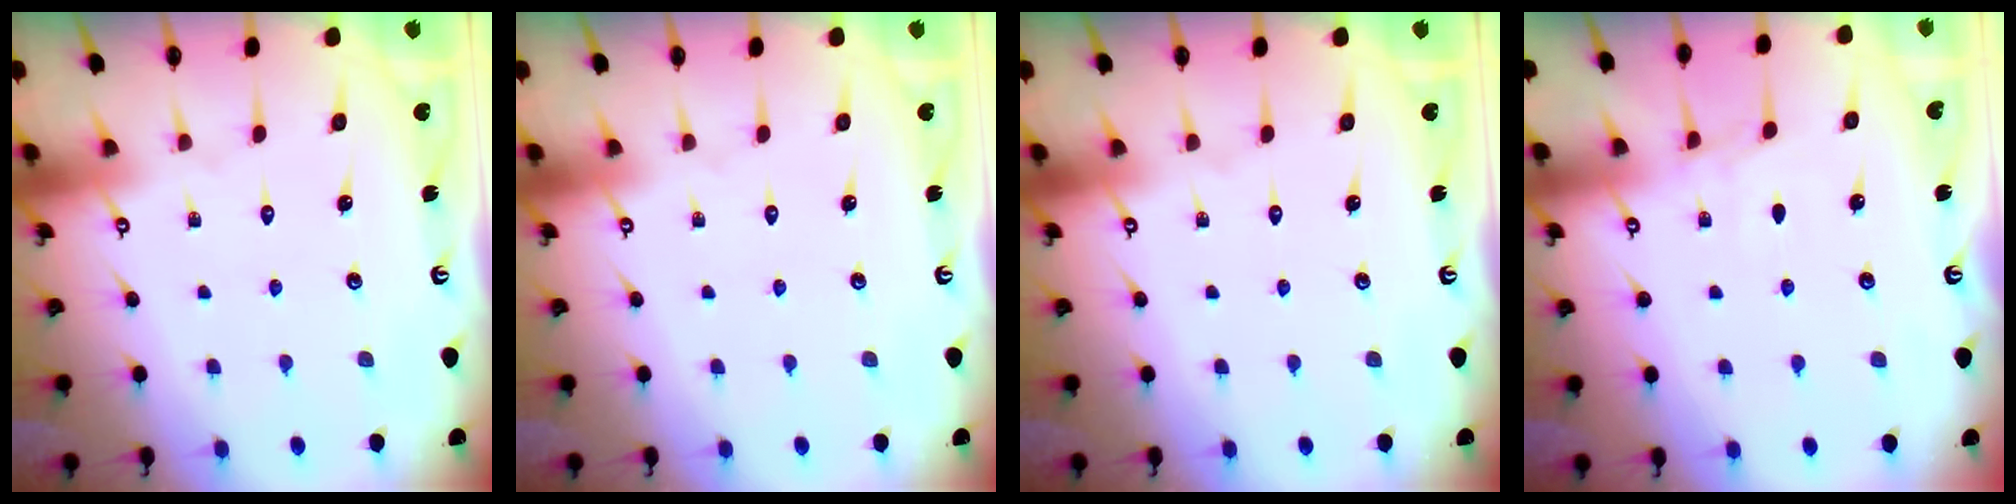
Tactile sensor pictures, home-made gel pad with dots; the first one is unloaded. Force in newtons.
{"total": 0.0}
{"total": 0.0}
{"total": 3.2, "press": 3.1, "slide": 0.6}